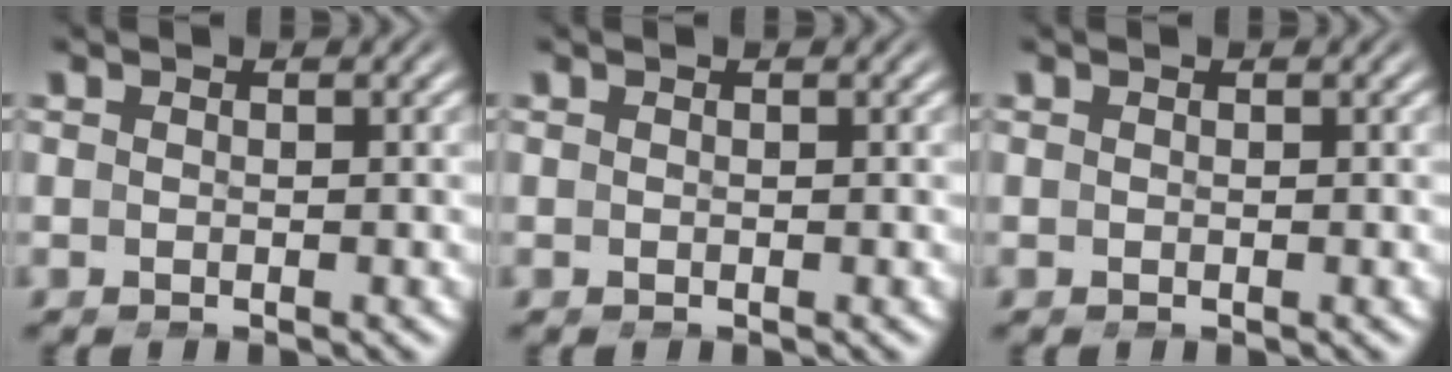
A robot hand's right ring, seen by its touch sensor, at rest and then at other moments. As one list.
[{"total": 0.0}, {"total": 0.0}]